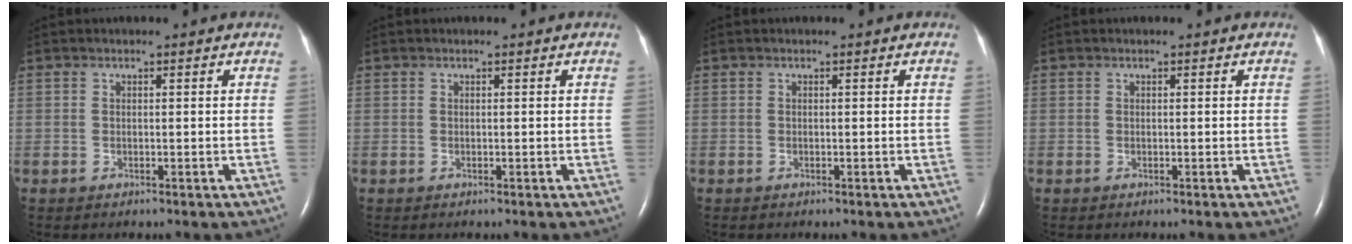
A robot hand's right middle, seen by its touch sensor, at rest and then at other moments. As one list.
[{"total": 0.0}, {"total": 0.0}, {"total": 0.0}]